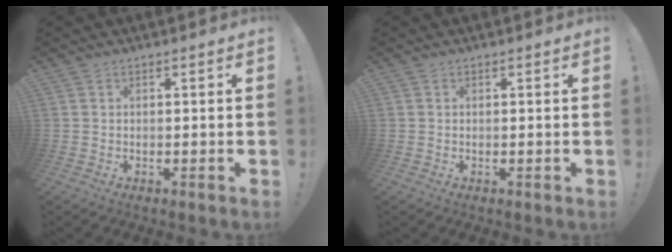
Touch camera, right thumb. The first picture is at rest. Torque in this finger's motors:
{"motor_torque": [0.06, 0.01, 0.25, 0.09, -0.03]}